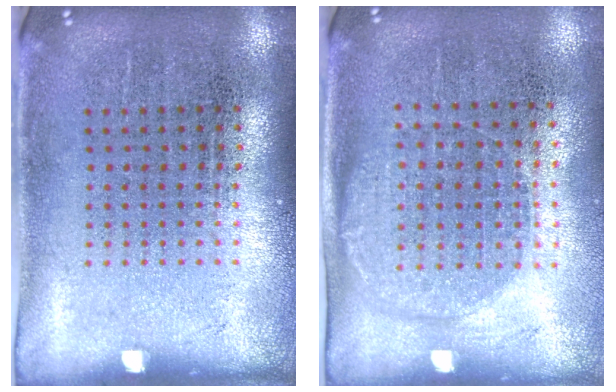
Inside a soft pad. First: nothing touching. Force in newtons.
{"total": 1.3, "press": 1.1, "slide": 0.6}